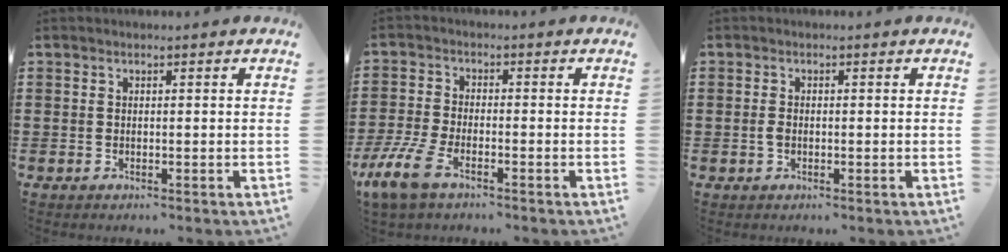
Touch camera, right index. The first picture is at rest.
{"total": 6.1, "force": [-3.9, 1.7, 4.4], "torque": [-0.120, -0.015, -0.080]}
{"total": 1.5, "force": [-0.4, 0.8, 1.1], "torque": [-0.023, 0.002, -0.008]}